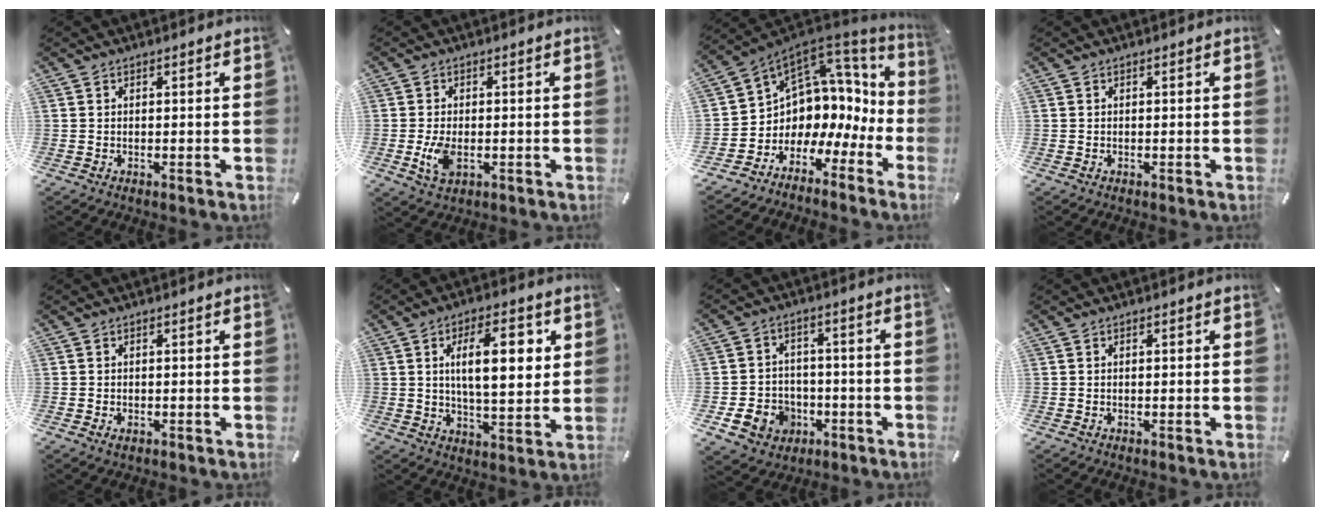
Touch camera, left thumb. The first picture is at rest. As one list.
[{"total": 5.7, "force": [-1.0, 3.4, 4.5], "torque": [-0.114, -0.007, -0.023]}, {"total": 7.1, "force": [2.6, 6.6, 0.3], "torque": [-0.018, -0.068, 0.059]}, {"total": 0.0}, {"total": 0.8, "force": [-0.3, 0.6, 0.4], "torque": [-0.008, 0.001, -0.007]}, {"total": 14.1, "force": [3.8, 6.1, 12.1], "torque": [-0.187, 0.001, 0.059]}, {"total": 8.2, "force": [-2.7, 7.4, 2.5], "torque": [-0.048, 0.019, -0.045]}, {"total": 0.5, "force": [-0.1, 0.2, 0.5], "torque": [-0.010, -0.002, -0.002]}]